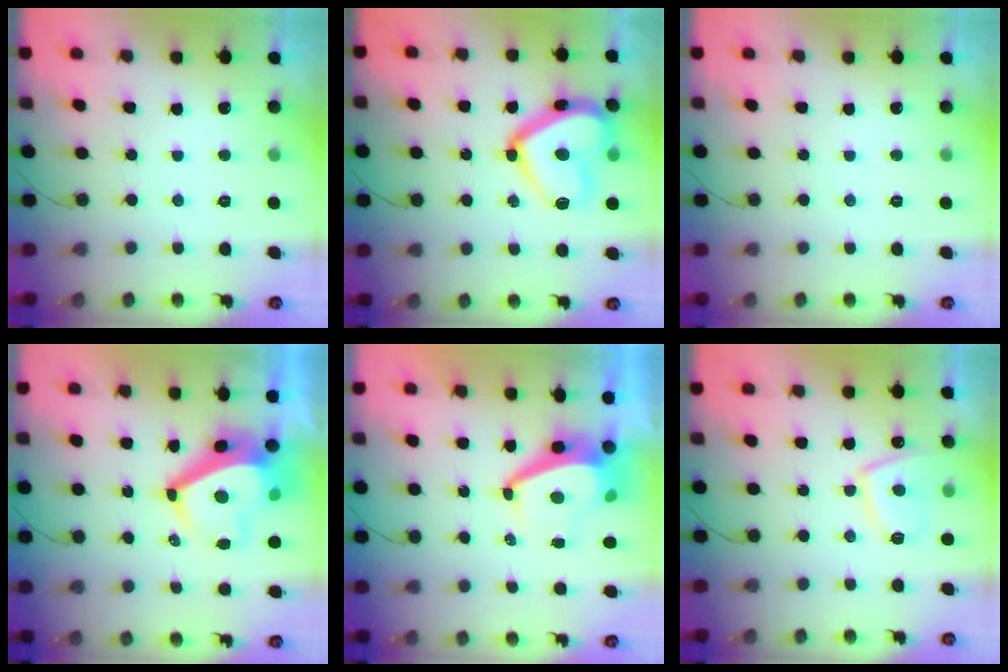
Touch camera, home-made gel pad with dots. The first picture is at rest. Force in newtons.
{"total": 18.9, "press": 18.9, "slide": 1.4}
{"total": 0.0}
{"total": 10.9, "press": 10.8, "slide": 1.5}
{"total": 5.5, "press": 5.5, "slide": 0.4}
{"total": 9.6, "press": 9.5, "slide": 1.1}